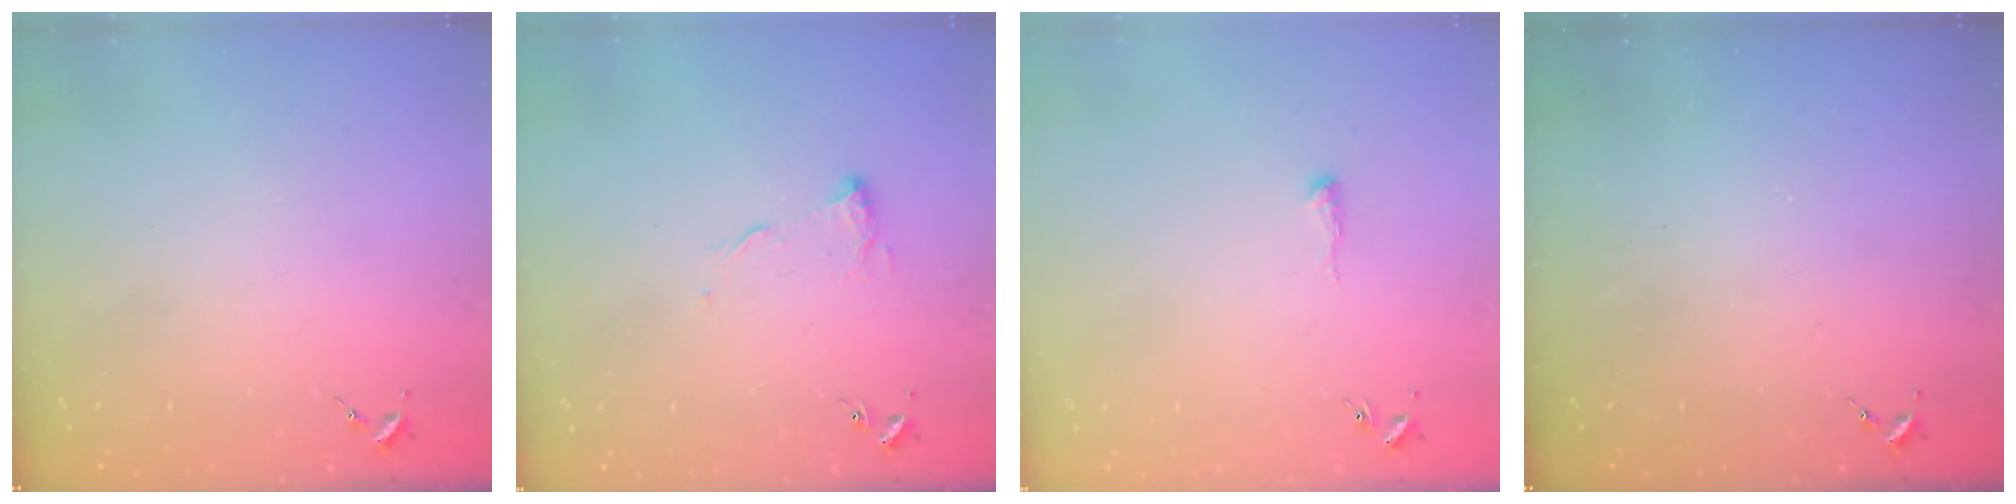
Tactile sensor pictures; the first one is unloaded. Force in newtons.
{"total": 7.1, "press": 7.1, "slide": 0.2}
{"total": 3.9, "press": 3.8, "slide": 0.7}
{"total": 0.0}